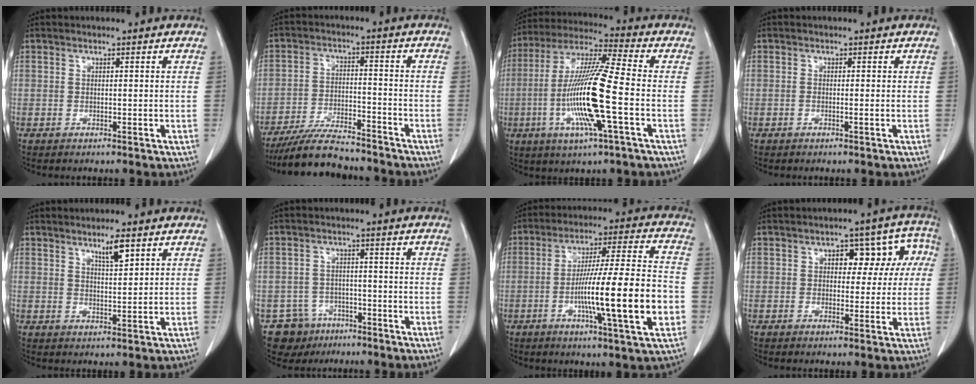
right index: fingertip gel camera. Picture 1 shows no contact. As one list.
[{"total": 11.5, "force": [-10.4, 2.1, 4.5], "torque": [-0.076, -0.009, -0.174]}, {"total": 15.9, "force": [-3.4, 0.4, 15.5], "torque": [-0.315, -0.007, -0.071]}, {"total": 0.5, "force": [-0.1, 0.0, 0.5], "torque": [-0.009, 0.002, 0.000]}, {"total": 3.7, "force": [2.4, 0.5, 2.8], "torque": [-0.048, -0.003, 0.042]}, {"total": 6.4, "force": [-4.1, 5.0, 0.1], "torque": [0.004, 0.010, -0.061]}, {"total": 17.5, "force": [-4.2, 0.2, 17.0], "torque": [-0.277, -0.001, -0.068]}, {"total": 8.4, "force": [1.6, 4.7, 6.7], "torque": [-0.063, 0.042, 0.020]}]